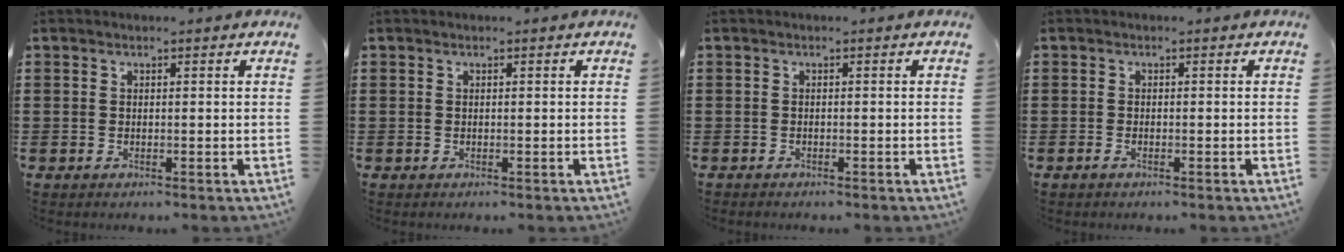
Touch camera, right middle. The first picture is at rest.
{"total": 0.0}
{"total": 0.5, "force": [-0.5, 0.0, 0.0], "torque": [0.000, -0.002, -0.011]}
{"total": 0.6, "force": [-0.4, 0.2, 0.4], "torque": [-0.010, -0.003, -0.008]}